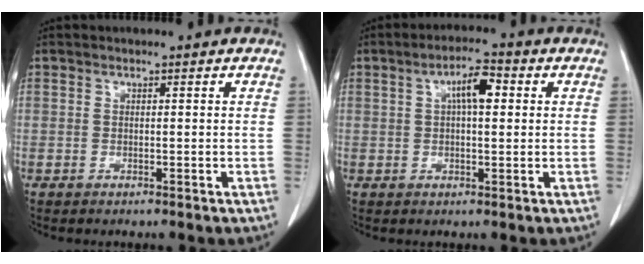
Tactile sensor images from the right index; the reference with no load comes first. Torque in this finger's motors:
{"motor_torque": [0.75, 0.18, 0.13, 0.07]}